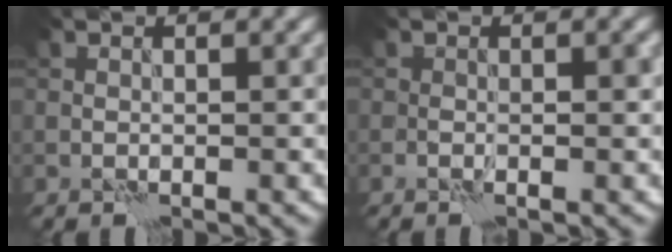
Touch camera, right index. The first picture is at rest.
{"total": 1.0, "force": [-0.3, 0.5, 0.9], "torque": [-0.013, 0.000, -0.006]}